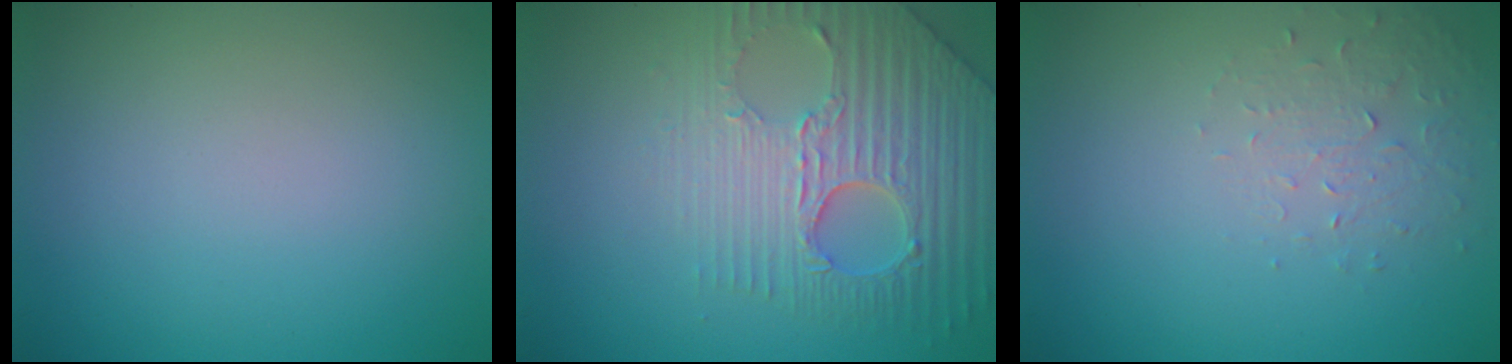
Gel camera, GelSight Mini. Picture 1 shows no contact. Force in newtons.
{"total": 5.0, "press": 4.7, "slide": 1.8}
{"total": 1.4, "press": 0.7, "slide": 1.2}